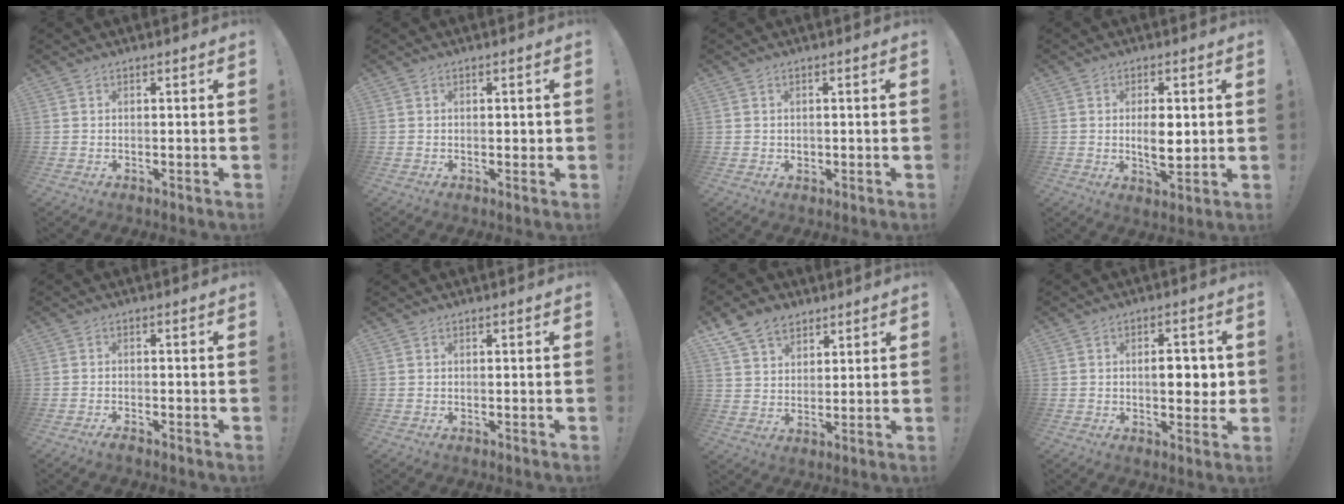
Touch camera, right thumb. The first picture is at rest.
{"total": 1.0, "force": [0.0, 0.7, 0.7], "torque": [-0.004, 0.000, -0.001]}
{"total": 0.9, "force": [0.2, 0.9, 0.2], "torque": [-0.003, 0.001, 0.003]}
{"total": 6.9, "force": [0.4, 3.2, 6.1], "torque": [-0.093, -0.011, 0.001]}
{"total": 2.1, "force": [-1.9, 0.2, 0.8], "torque": [-0.007, 0.006, -0.033]}
{"total": 0.0}
{"total": 9.9, "force": [6.6, 6.5, 3.4], "torque": [-0.053, -0.037, 0.129]}
{"total": 6.1, "force": [0.2, 2.9, 5.4], "torque": [-0.068, 0.000, -0.005]}